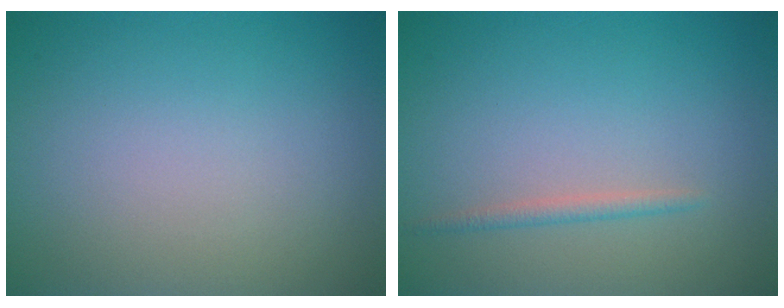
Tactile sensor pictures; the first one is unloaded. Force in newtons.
{"total": 1.1, "press": 1.1, "slide": 0.0}